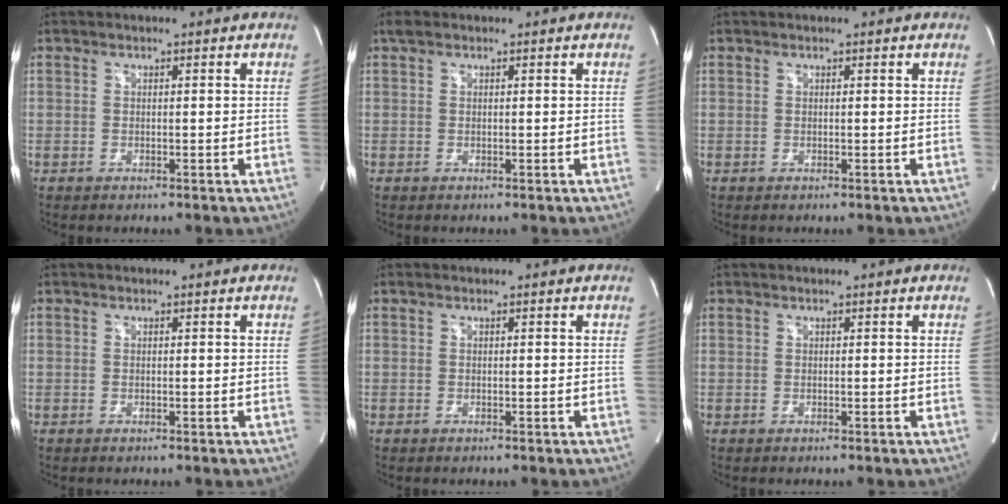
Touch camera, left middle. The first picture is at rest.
{"total": 1.0, "force": [0.7, 0.5, 0.5], "torque": [-0.014, 0.012, 0.014]}
{"total": 0.0}
{"total": 0.0}
{"total": 0.0}
{"total": 0.0}